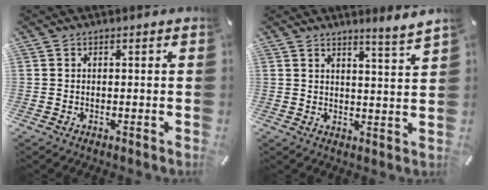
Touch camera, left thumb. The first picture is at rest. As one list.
[{"total": 4.4, "force": [4.1, -1.1, 1.4], "torque": [-0.031, -0.035, 0.070]}]